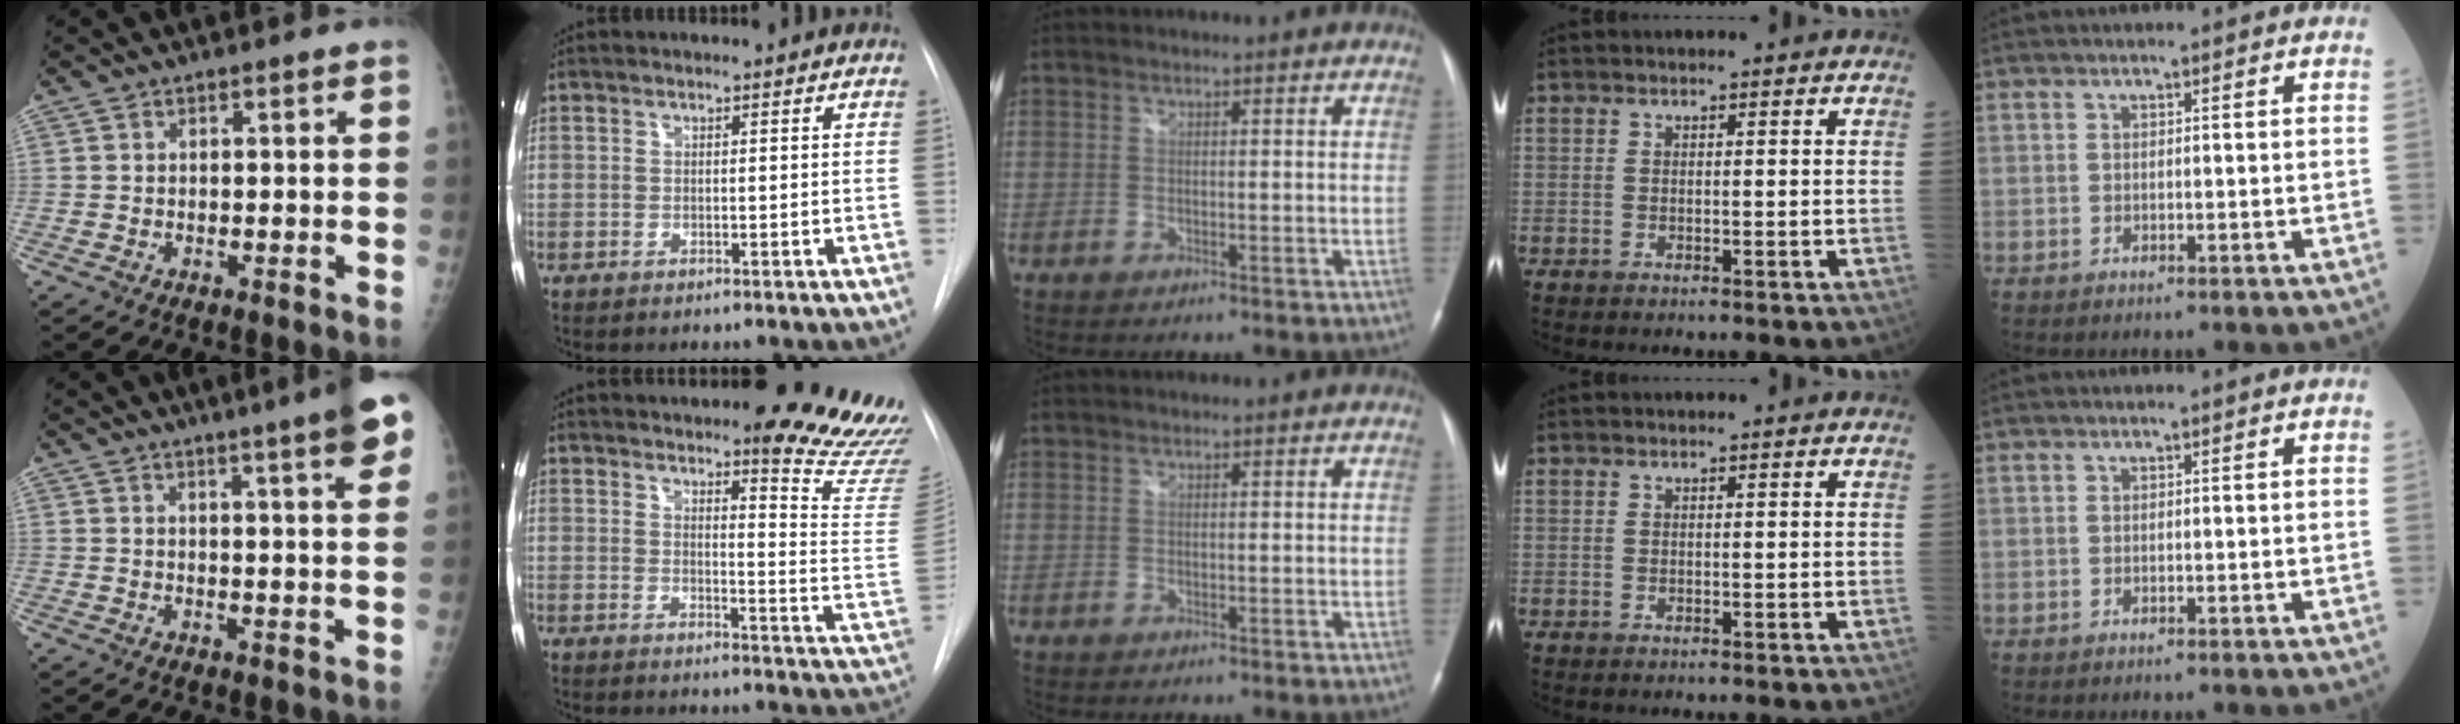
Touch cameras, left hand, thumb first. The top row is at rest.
{"thumb": {"total": 10.1, "force": [6.1, 0.7, 8.0], "torque": [-0.098, -0.017, 0.067]}, "index": {"total": 17.9, "force": [16.5, 1.3, 6.9], "torque": [-0.071, -0.111, 0.175]}}